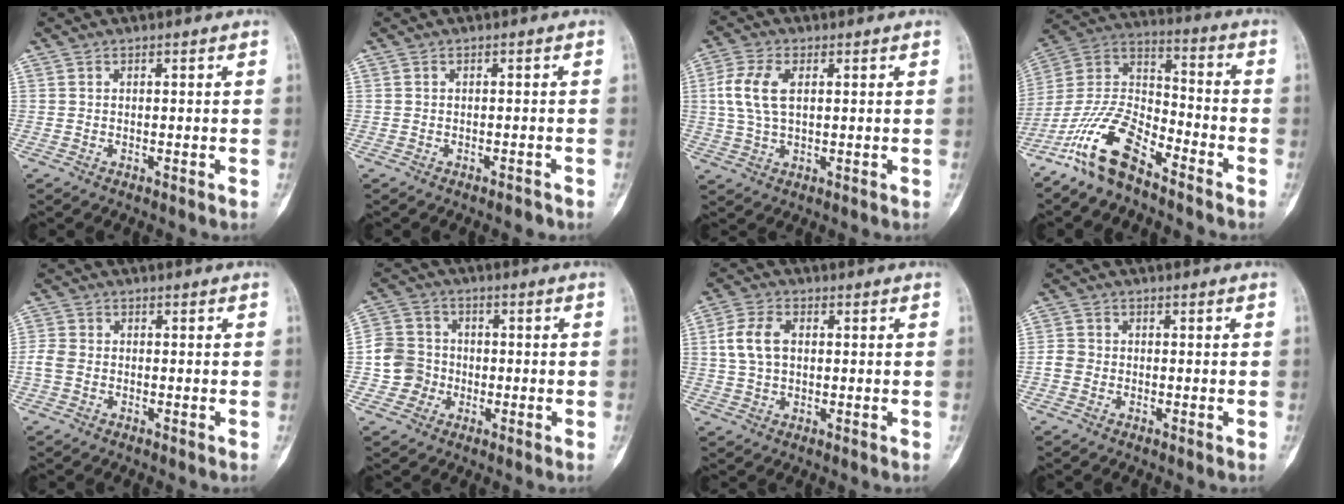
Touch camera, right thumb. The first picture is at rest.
{"total": 1.2, "force": [-1.0, 0.4, 0.6], "torque": [-0.009, 0.007, -0.013]}
{"total": 7.7, "force": [1.5, 4.2, 6.3], "torque": [-0.147, 0.009, 0.030]}
{"total": 14.7, "force": [-10.3, 5.5, 8.9], "torque": [-0.171, 0.073, -0.204]}
{"total": 3.2, "force": [-0.7, 2.6, 1.7], "torque": [-0.039, 0.005, -0.018]}
{"total": 7.2, "force": [-1.5, 6.9, 1.6], "torque": [-0.005, 0.021, -0.033]}
{"total": 6.8, "force": [0.9, 4.5, 5.0], "torque": [-0.102, 0.014, 0.016]}
{"total": 2.6, "force": [-0.7, 2.3, 0.9], "torque": [-0.010, 0.008, -0.018]}